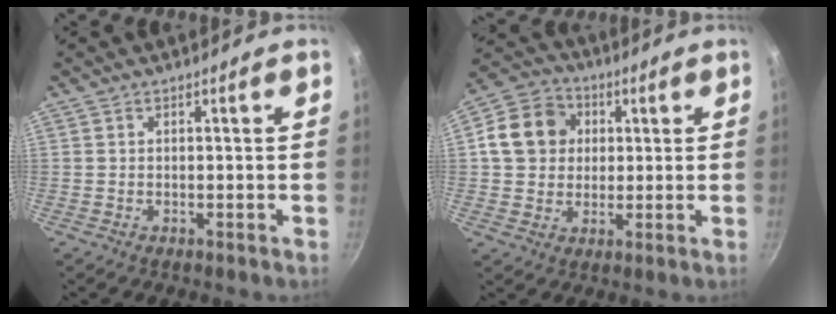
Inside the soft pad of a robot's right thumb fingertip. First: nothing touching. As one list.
[{"total": 11.6, "force": [2.1, 10.0, 5.5], "torque": [-0.073, 0.015, 0.024]}]